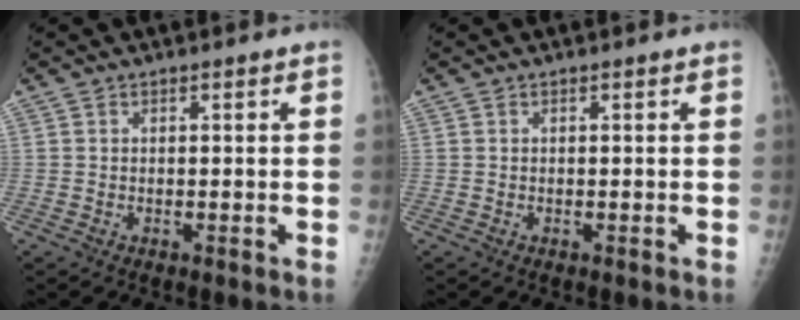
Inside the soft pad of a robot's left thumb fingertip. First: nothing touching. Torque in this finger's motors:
{"motor_torque": [-0.12, 0.12, -0.06, -0.06, 0.00]}